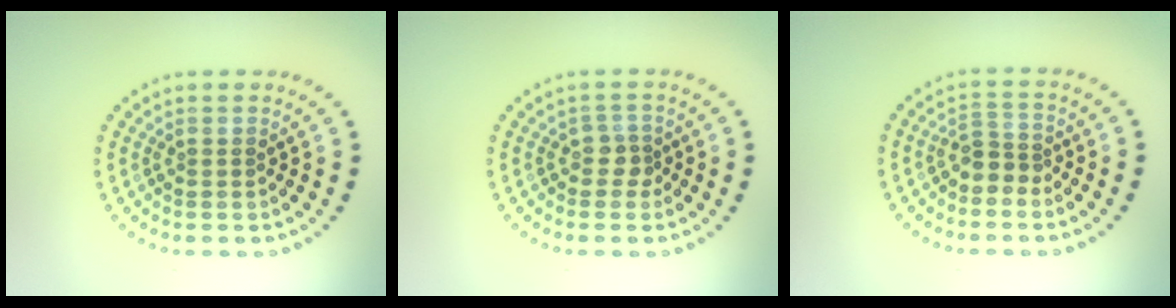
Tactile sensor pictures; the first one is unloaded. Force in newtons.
{"total": 1.5, "press": 1.2, "slide": 0.9}
{"total": 2.0, "press": 1.6, "slide": 1.2}